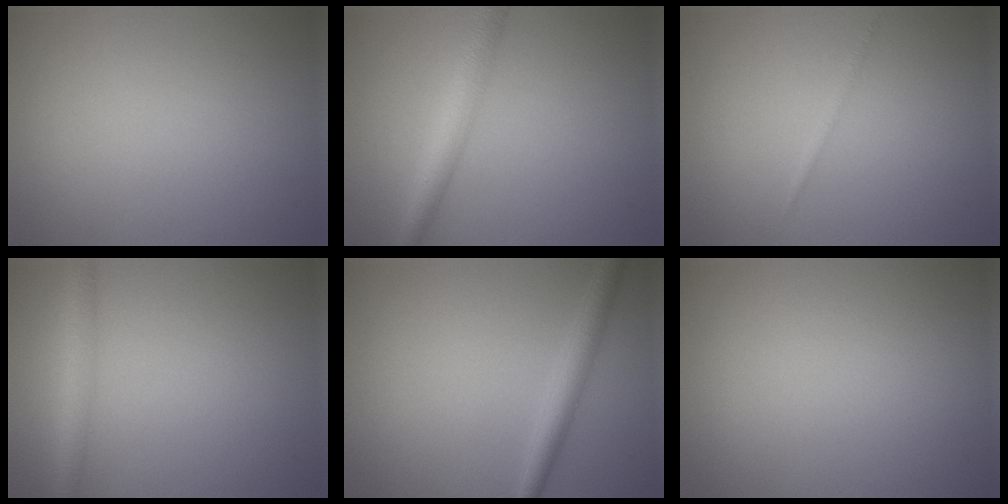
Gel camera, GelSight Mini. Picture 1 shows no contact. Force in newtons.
{"total": 3.7, "press": 3.7, "slide": 0.1}
{"total": 0.6, "press": 0.6, "slide": 0.1}
{"total": 2.8, "press": 2.8, "slide": 0.1}
{"total": 2.8, "press": 2.8, "slide": 0.1}
{"total": 0.0}